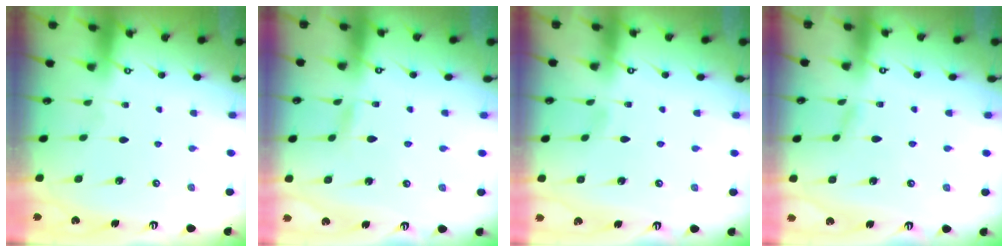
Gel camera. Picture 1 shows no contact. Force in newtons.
{"total": 1.6, "press": 1.6, "slide": 0.2}
{"total": 1.8, "press": 1.7, "slide": 0.2}
{"total": 2.8, "press": 2.8, "slide": 0.4}